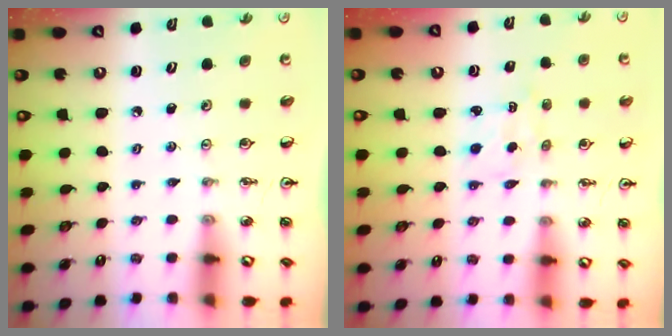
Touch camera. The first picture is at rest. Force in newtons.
{"total": 2.4, "press": 2.4, "slide": 0.3}